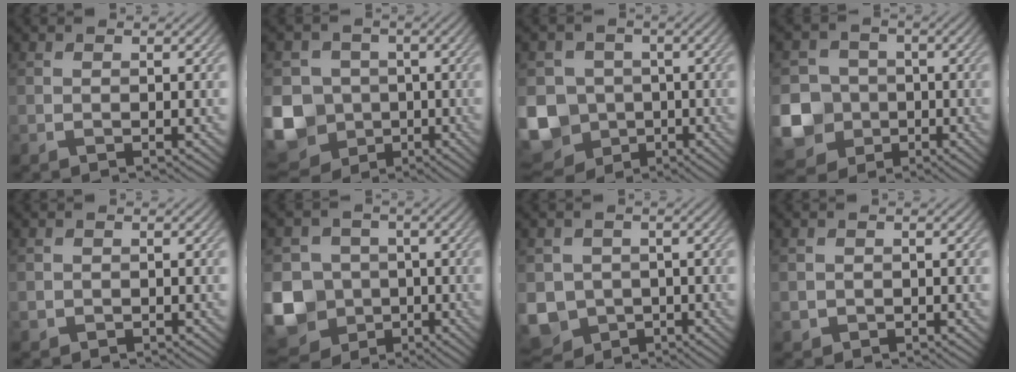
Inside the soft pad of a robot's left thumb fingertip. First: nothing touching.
{"total": 13.4, "force": [-2.9, 12.0, 5.2], "torque": [-0.160, -0.028, -0.078]}
{"total": 12.4, "force": [-3.1, 11.0, 4.8], "torque": [-0.144, -0.030, -0.080]}
{"total": 13.4, "force": [-4.3, 12.1, 3.9], "torque": [-0.145, -0.044, -0.091]}
{"total": 0.7, "force": [0.1, 0.7, 0.1], "torque": [-0.004, -0.005, 0.004]}
{"total": 13.3, "force": [-3.2, 11.9, 4.9], "torque": [-0.154, -0.030, -0.082]}
{"total": 6.8, "force": [-1.4, 6.0, 2.8], "torque": [-0.080, -0.029, -0.029]}
{"total": 1.0, "force": [0.2, 1.0, 0.1], "torque": [-0.006, -0.008, 0.005]}